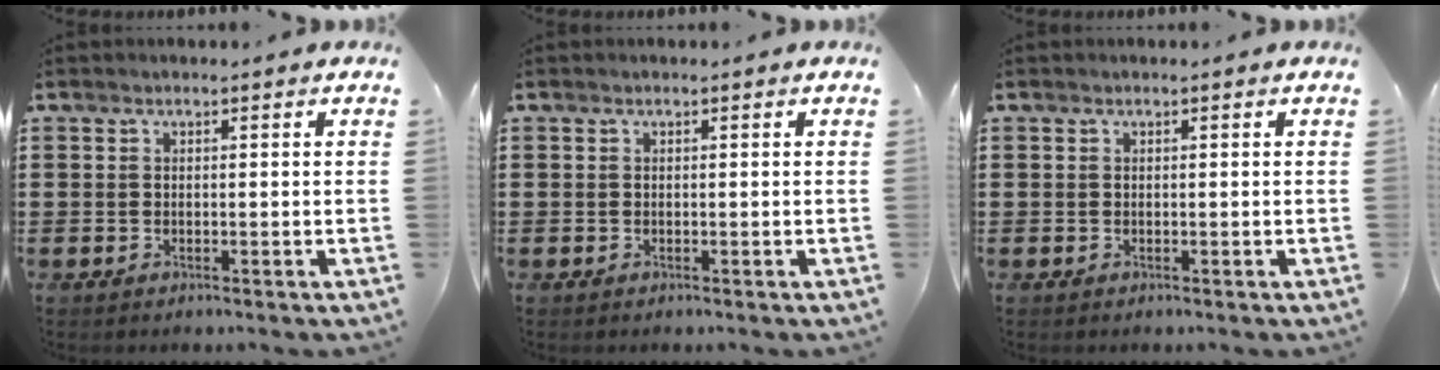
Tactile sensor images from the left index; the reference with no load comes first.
{"total": 0.0}
{"total": 0.0}